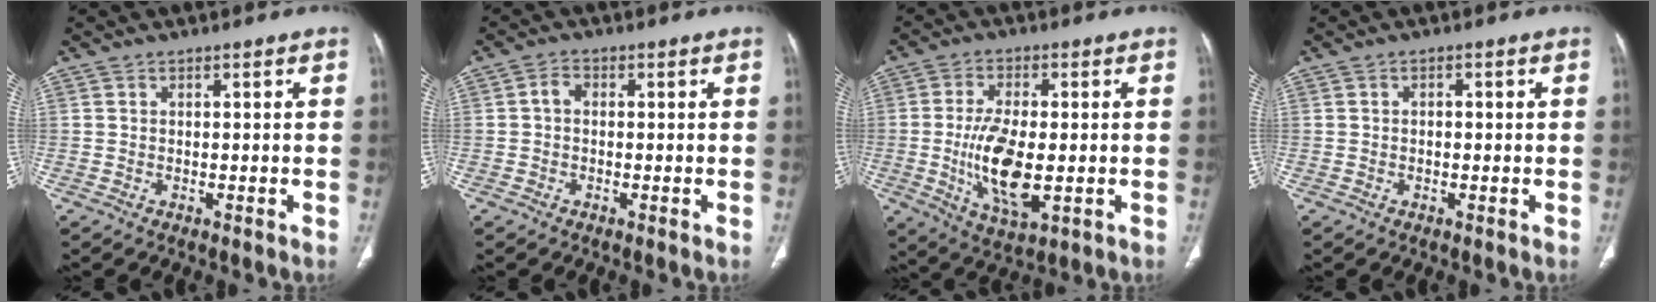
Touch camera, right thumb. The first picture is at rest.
{"total": 1.9, "force": [-0.1, 1.3, 1.3], "torque": [-0.020, 0.007, -0.005]}
{"total": 12.2, "force": [-1.5, 5.3, 10.9], "torque": [-0.208, -0.013, -0.019]}
{"total": 1.0, "force": [0.0, 0.6, 0.9], "torque": [-0.017, 0.006, 0.001]}